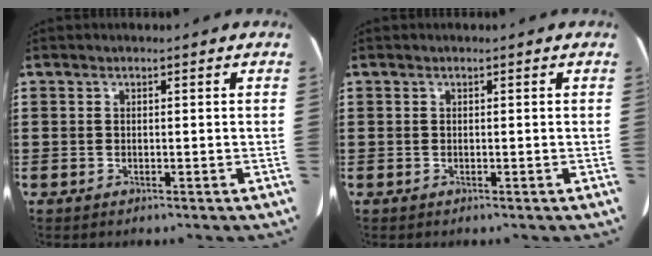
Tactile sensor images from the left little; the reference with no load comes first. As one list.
[{"total": 0.0}]